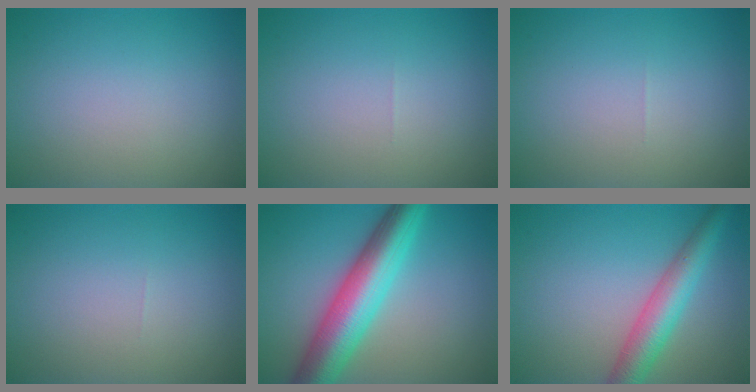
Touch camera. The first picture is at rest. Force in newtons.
{"total": 0.0}
{"total": 0.0}
{"total": 0.0}
{"total": 8.8, "press": 8.7, "slide": 0.3}
{"total": 4.9, "press": 4.9, "slide": 0.1}